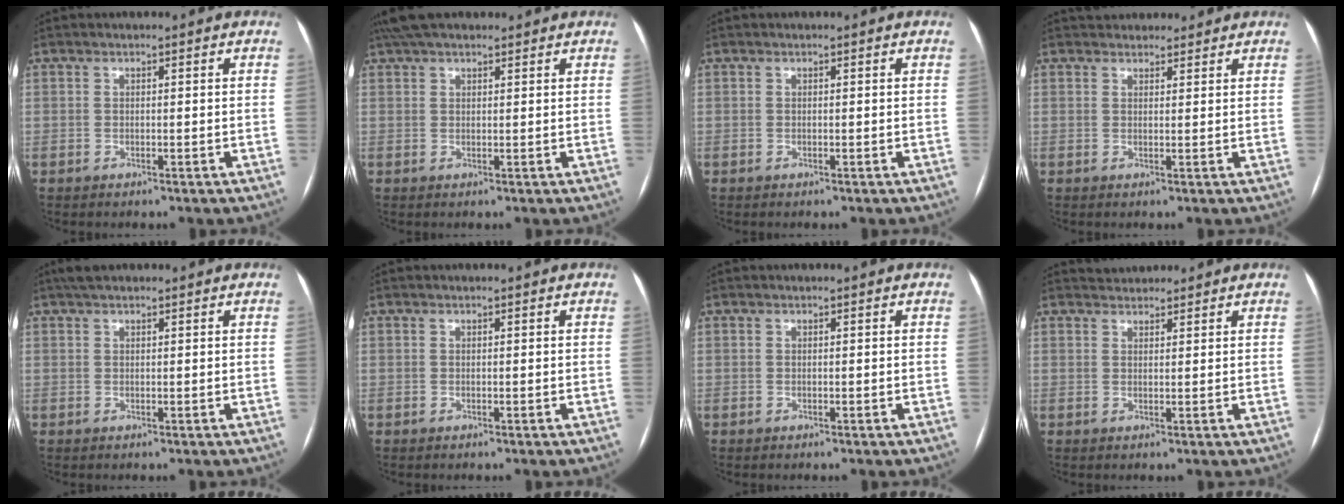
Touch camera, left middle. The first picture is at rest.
{"total": 5.9, "force": [4.8, 1.9, 2.8], "torque": [-0.045, 0.038, 0.085]}
{"total": 0.0}
{"total": 5.5, "force": [5.0, 2.0, 1.0], "torque": [0.000, 0.023, 0.064]}
{"total": 2.5, "force": [1.9, 0.7, 1.4], "torque": [-0.024, 0.021, 0.033]}
{"total": 0.0}
{"total": 0.0}
{"total": 2.4, "force": [2.3, 0.7, -0.1], "torque": [0.000, 0.019, 0.037]}